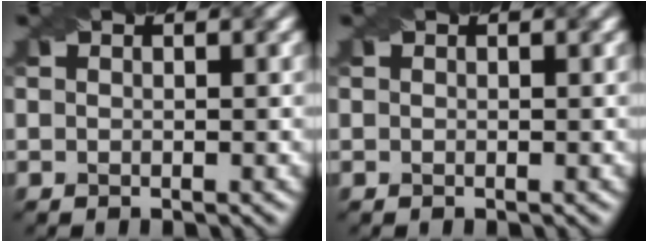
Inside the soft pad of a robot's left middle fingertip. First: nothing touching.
{"total": 0.0}